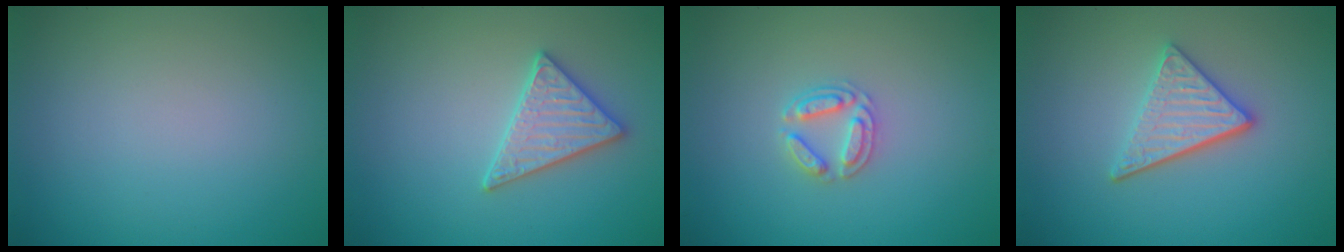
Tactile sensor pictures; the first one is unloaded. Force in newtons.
{"total": 3.1, "press": 3.0, "slide": 0.4}
{"total": 2.5, "press": 2.5, "slide": 0.4}
{"total": 3.5, "press": 3.0, "slide": 1.9}